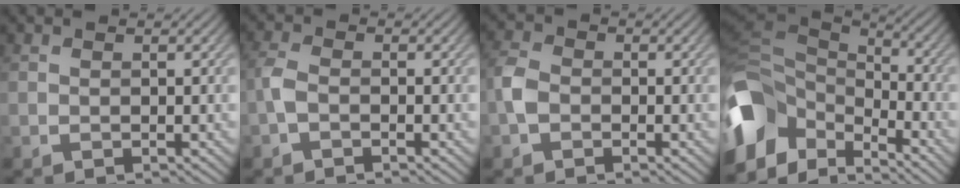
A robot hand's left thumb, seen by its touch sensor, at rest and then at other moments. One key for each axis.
{"total": 2.4, "fx": -1.2, "fy": 1.3, "fz": 1.6, "tx": -0.042, "ty": 0.003, "tz": -0.037}
{"total": 3.2, "fx": -1.2, "fy": 2.4, "fz": 1.7, "tx": -0.047, "ty": 0.003, "tz": -0.035}
{"total": 13.2, "fx": -6.0, "fy": 8.5, "fz": 8.1, "tx": -0.219, "ty": -0.006, "tz": -0.119}